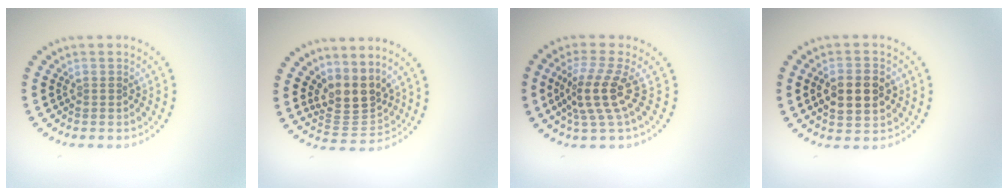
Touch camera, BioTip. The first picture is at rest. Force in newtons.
{"total": 3.5, "press": 2.6, "slide": 2.4}
{"total": 3.6, "press": 2.7, "slide": 2.5}
{"total": 4.7, "press": 4.7, "slide": 0.4}